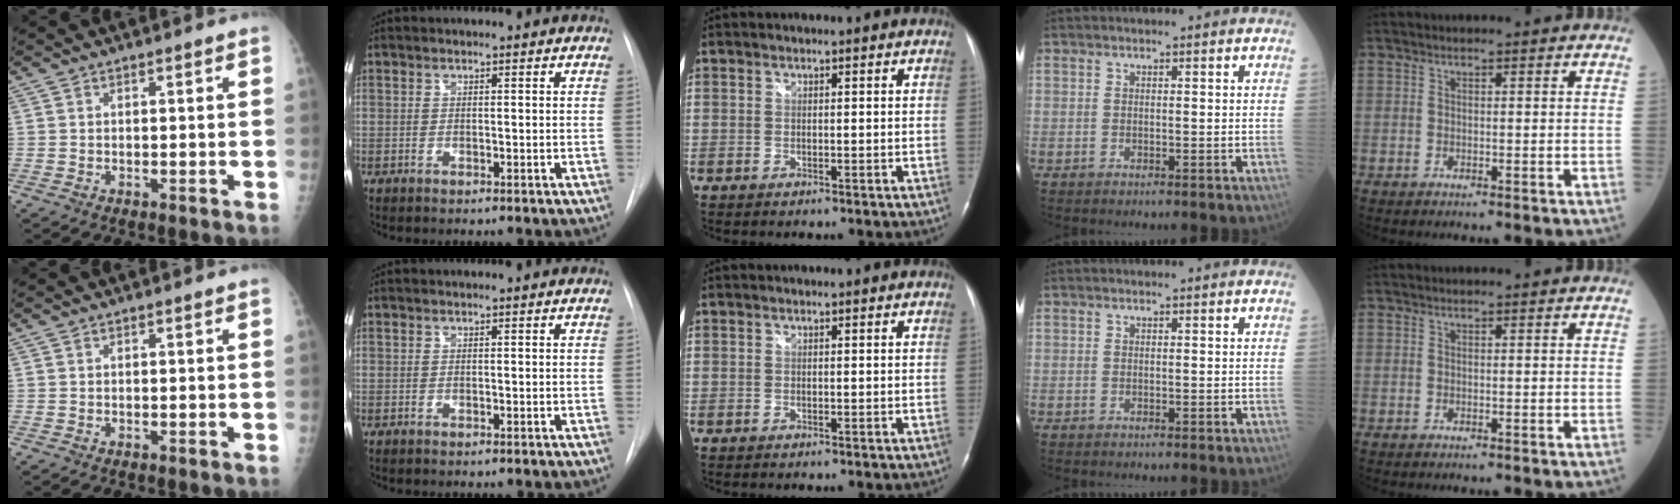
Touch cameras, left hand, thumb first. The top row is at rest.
{}